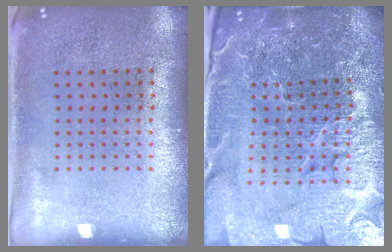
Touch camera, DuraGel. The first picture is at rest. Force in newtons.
{"total": 6.3, "press": 5.6, "slide": 2.9}